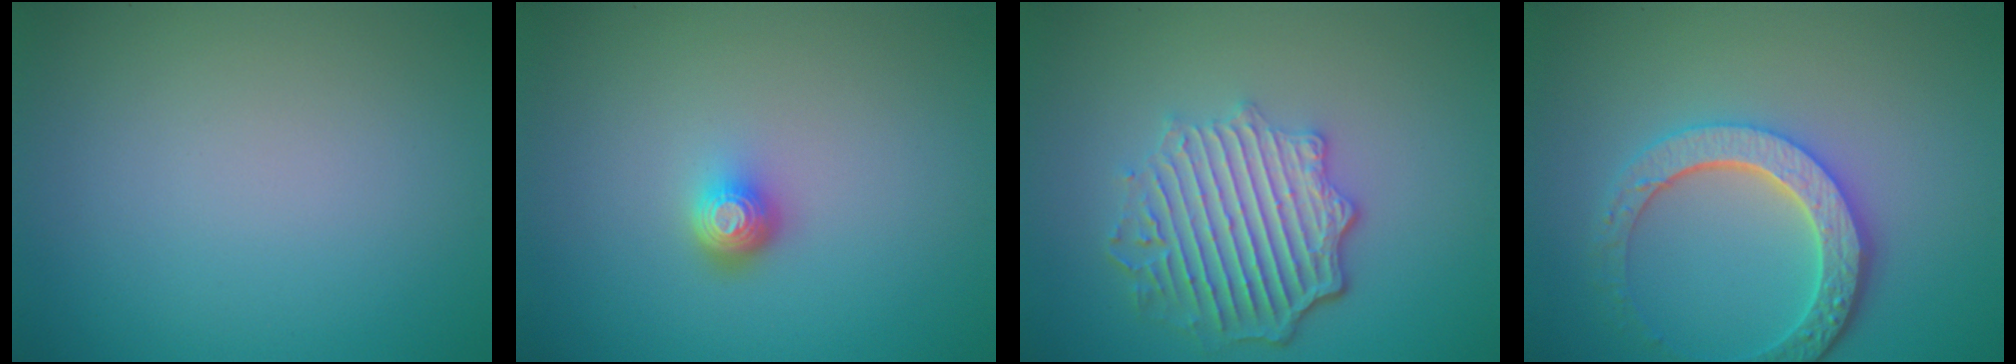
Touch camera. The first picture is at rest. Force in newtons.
{"total": 1.9, "press": 1.4, "slide": 1.3}
{"total": 6.0, "press": 4.7, "slide": 3.8}
{"total": 5.2, "press": 4.2, "slide": 2.9}